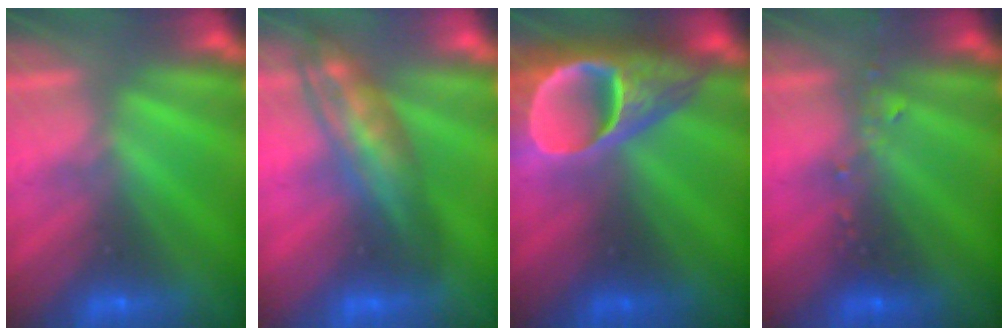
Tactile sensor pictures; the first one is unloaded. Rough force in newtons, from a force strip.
{"total": 2.8}
{"total": 8.1}
{"total": 2.4}